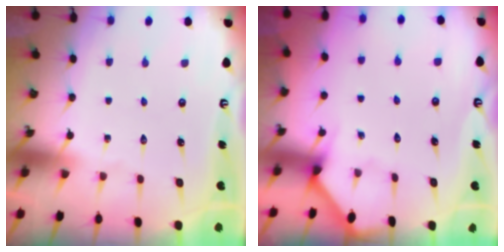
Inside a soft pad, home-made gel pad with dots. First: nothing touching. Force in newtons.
{"total": 1.7, "press": 1.7, "slide": 0.2}